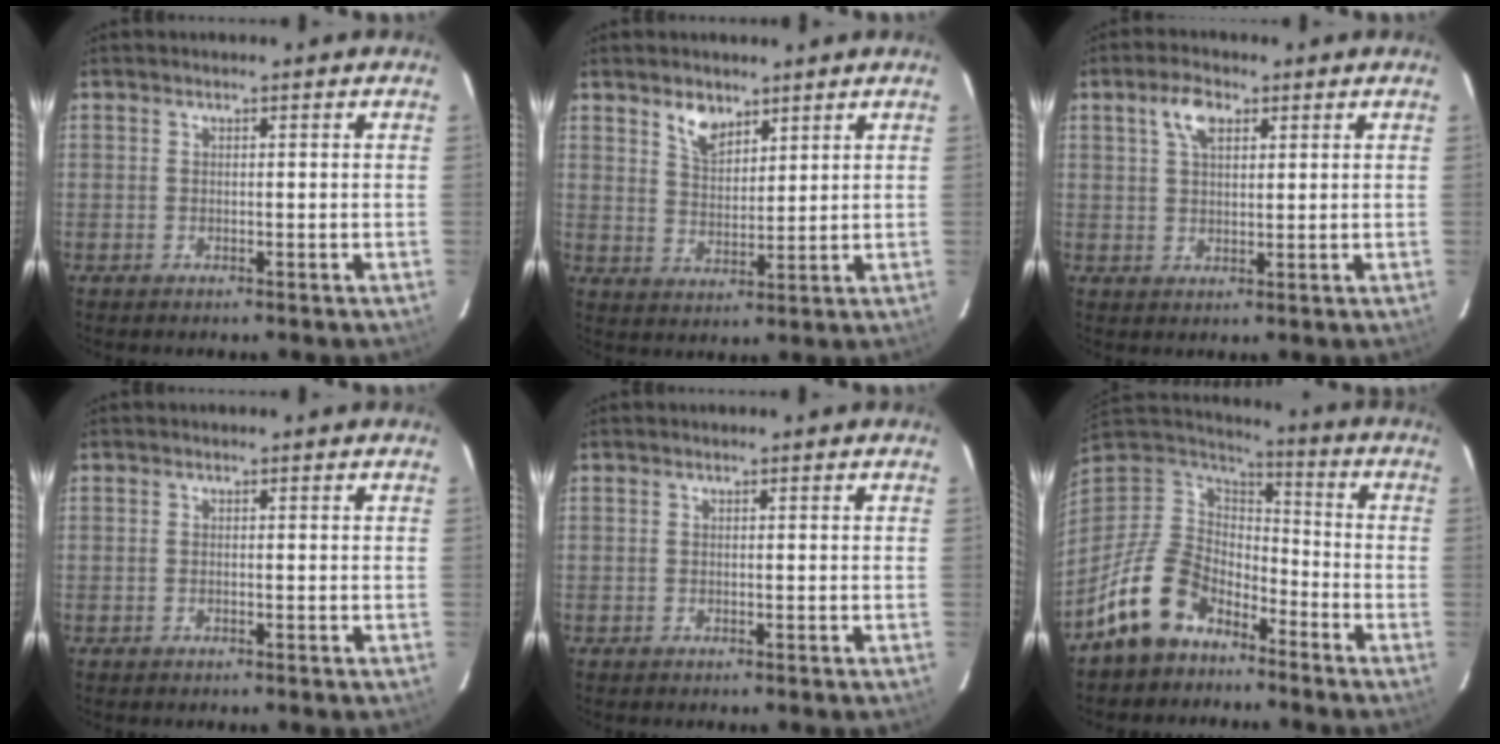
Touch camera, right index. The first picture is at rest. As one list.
[{"total": 5.3, "force": [3.8, 2.7, 2.7], "torque": [-0.045, 0.004, 0.073]}, {"total": 4.9, "force": [2.3, 2.5, 3.5], "torque": [-0.066, 0.013, 0.042]}, {"total": 0.0}, {"total": 0.0}, {"total": 14.4, "force": [-9.6, 8.8, 6.2], "torque": [-0.150, 0.014, -0.167]}]